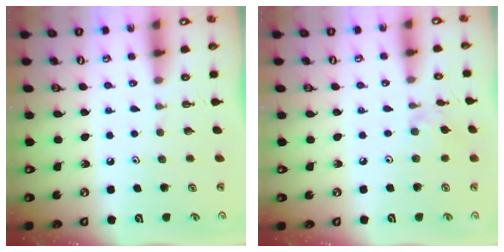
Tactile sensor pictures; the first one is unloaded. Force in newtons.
{"total": 2.0, "press": 1.9, "slide": 0.5}